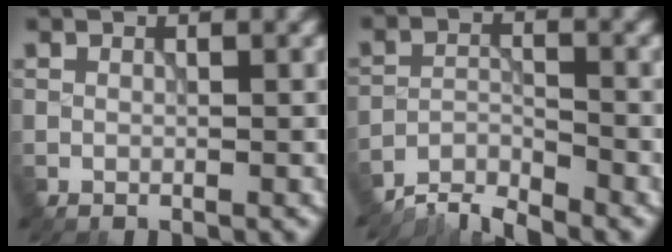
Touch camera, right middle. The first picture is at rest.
{"total": 3.9, "force": [-3.7, 0.4, 0.9], "torque": [-0.017, 0.000, -0.081]}